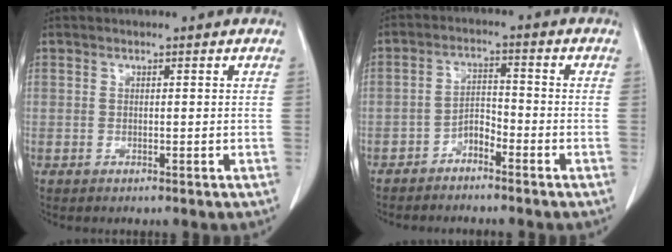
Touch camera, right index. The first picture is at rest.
{"total": 3.3, "force": [-2.6, 1.2, 1.6], "torque": [-0.027, 0.008, -0.047]}